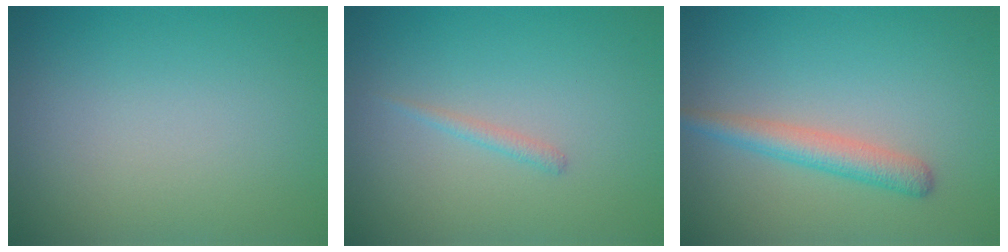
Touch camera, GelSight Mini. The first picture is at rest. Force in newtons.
{"total": 0.8, "press": 0.8, "slide": 0.1}
{"total": 2.8, "press": 2.7, "slide": 0.2}